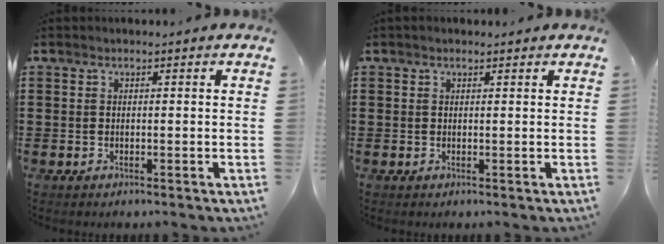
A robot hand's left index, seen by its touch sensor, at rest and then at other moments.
{"total": 0.6, "force": [0.4, 0.3, 0.3], "torque": [-0.006, 0.003, 0.008]}